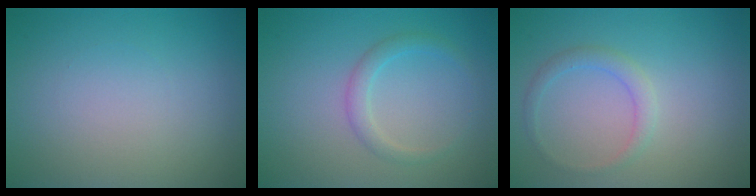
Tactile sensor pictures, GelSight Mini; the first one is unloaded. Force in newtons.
{"total": 1.7, "press": 1.7, "slide": 0.1}
{"total": 1.6, "press": 1.6, "slide": 0.2}